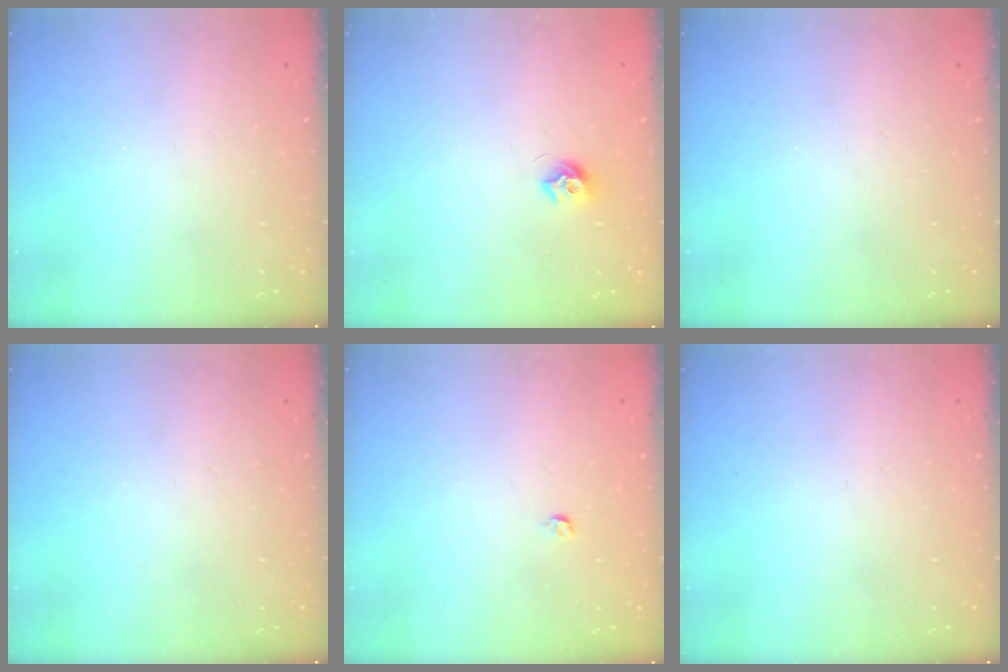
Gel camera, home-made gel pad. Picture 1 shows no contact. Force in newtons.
{"total": 7.6, "press": 7.6, "slide": 0.8}
{"total": 0.0}
{"total": 0.0}
{"total": 3.0, "press": 2.9, "slide": 0.4}
{"total": 0.0}